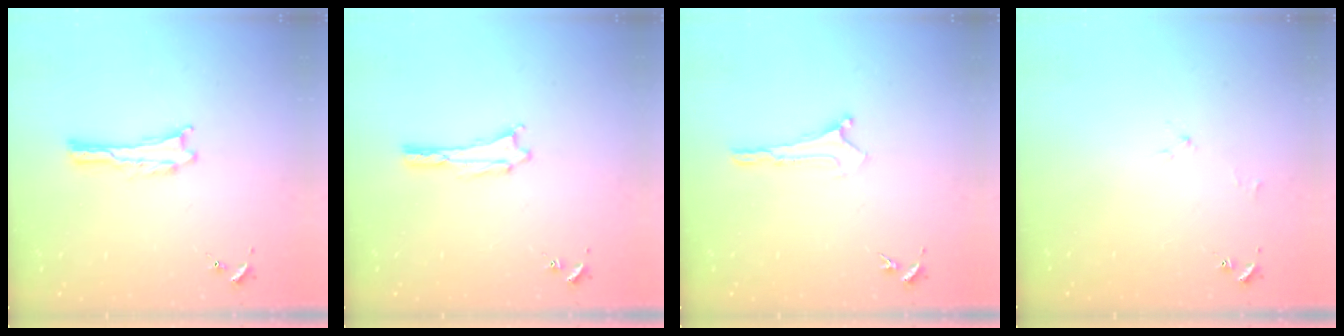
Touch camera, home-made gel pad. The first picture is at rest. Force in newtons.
{"total": 1.1, "press": 1.1, "slide": 0.1}
{"total": 0.0}
{"total": 1.7, "press": 1.6, "slide": 0.3}